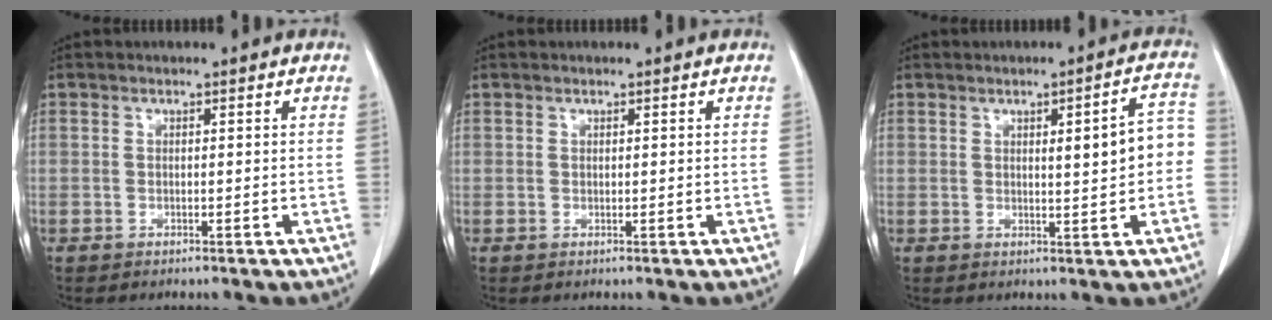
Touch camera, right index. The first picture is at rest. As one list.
[{"total": 0.0}, {"total": 6.5, "force": [0.3, 1.2, 6.4], "torque": [-0.080, 0.016, 0.006]}]